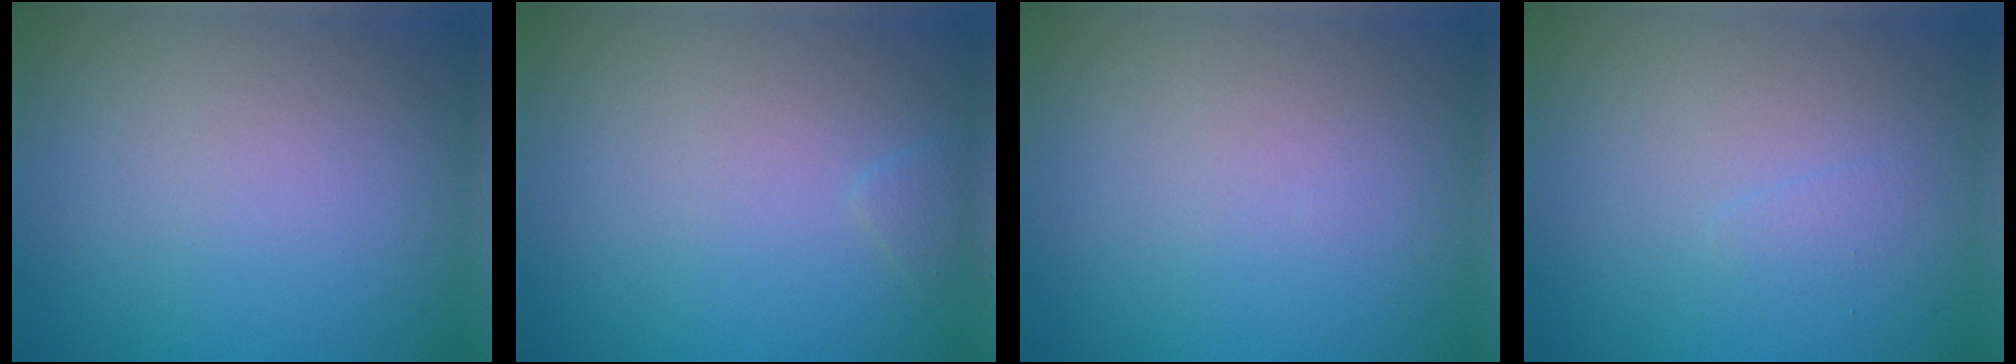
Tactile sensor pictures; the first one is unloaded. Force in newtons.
{"total": 0.6, "press": 0.6, "slide": 0.1}
{"total": 0.0}
{"total": 0.8, "press": 0.8, "slide": 0.0}